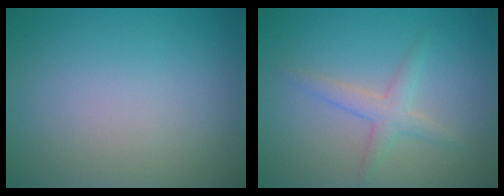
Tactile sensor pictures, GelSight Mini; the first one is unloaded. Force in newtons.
{"total": 2.2, "press": 2.2, "slide": 0.1}